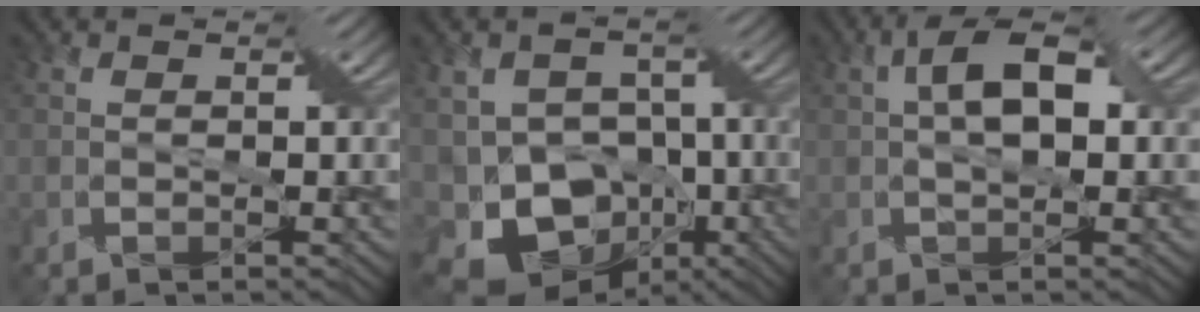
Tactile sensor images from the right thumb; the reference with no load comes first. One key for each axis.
{"total": 12.7, "fx": -6.0, "fy": 9.4, "fz": 6.1, "tx": -0.166, "ty": -0.014, "tz": -0.081}
{"total": 6.4, "fx": 1.1, "fy": 2.5, "fz": 5.8, "tx": -0.103, "ty": 0.014, "tz": 0.018}